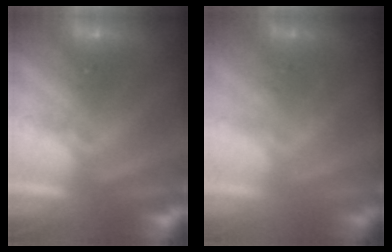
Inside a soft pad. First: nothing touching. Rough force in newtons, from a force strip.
{"total": 1.4}